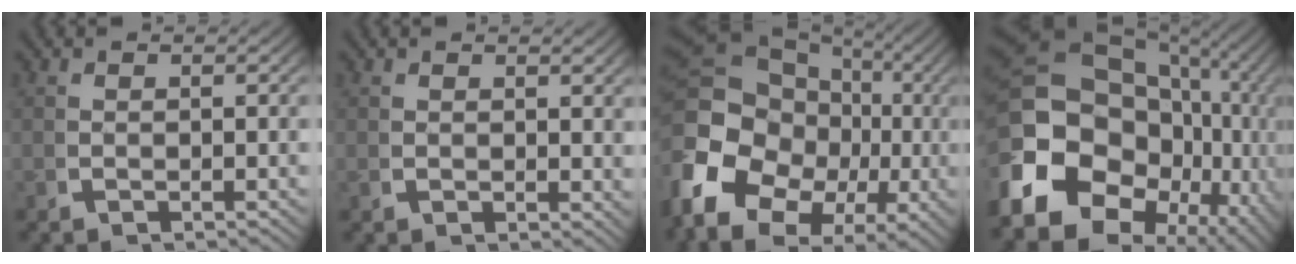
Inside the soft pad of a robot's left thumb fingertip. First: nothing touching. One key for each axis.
{"total": 1.1, "fx": 0.9, "fy": 0.5, "fz": 0.4, "tx": 0.002, "ty": -0.006, "tz": 0.017}
{"total": 14.2, "fx": 0.2, "fy": 11.0, "fz": 9.0, "tx": -0.200, "ty": -0.043, "tz": 0.014}
{"total": 22.2, "fx": -0.8, "fy": 17.4, "fz": 13.9, "tx": -0.274, "ty": -0.048, "tz": -0.015}